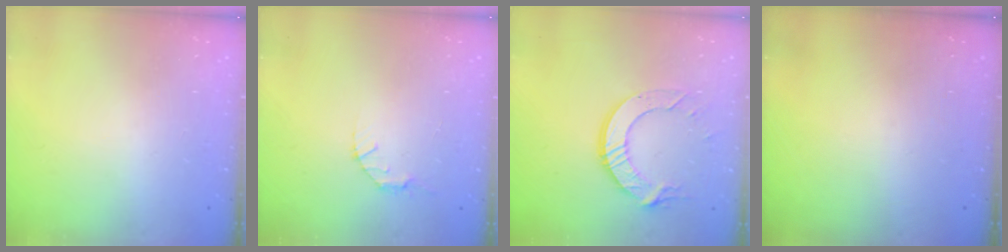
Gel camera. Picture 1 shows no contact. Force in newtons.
{"total": 2.8, "press": 2.8, "slide": 0.4}
{"total": 11.1, "press": 11.0, "slide": 1.1}
{"total": 0.0}